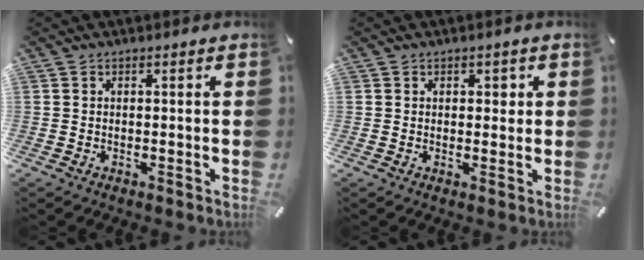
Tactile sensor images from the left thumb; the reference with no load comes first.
{"total": 1.7, "force": [0.6, 1.3, 0.9], "torque": [-0.003, 0.000, 0.004]}